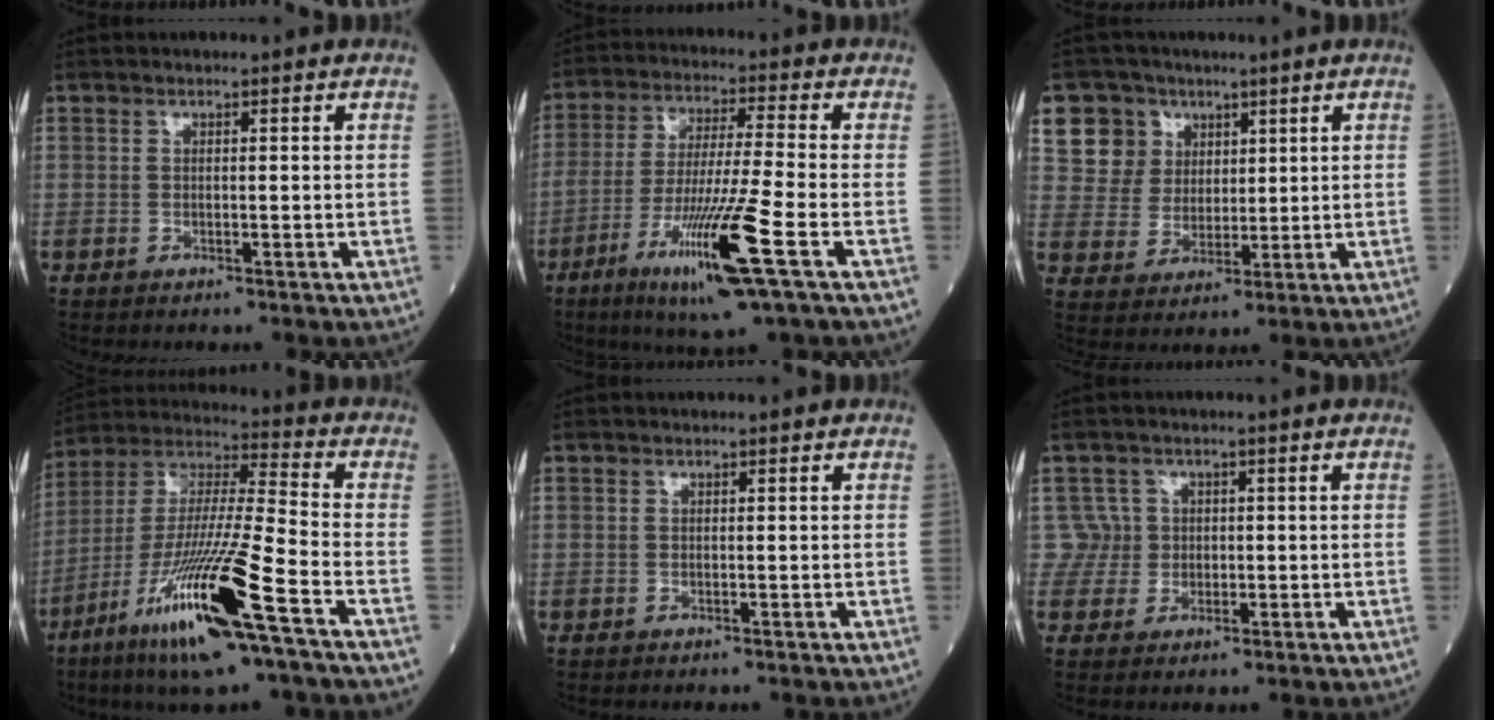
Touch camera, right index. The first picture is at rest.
{"total": 14.1, "force": [-6.2, -0.7, 12.6], "torque": [-0.250, -0.029, -0.112]}
{"total": 8.1, "force": [4.8, 6.5, -0.1], "torque": [-0.002, 0.010, 0.101]}
{"total": 19.5, "force": [-9.6, 0.6, 16.9], "torque": [-0.356, -0.041, -0.182]}
{"total": 0.0}
{"total": 3.4, "force": [0.6, 3.3, -0.7], "torque": [0.030, 0.009, 0.006]}